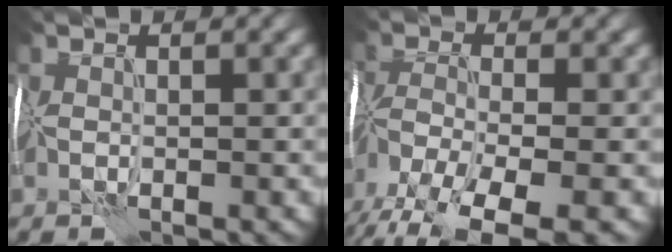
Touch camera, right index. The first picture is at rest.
{"total": 11.2, "force": [-7.8, 3.3, 7.3], "torque": [-0.145, -0.029, -0.130]}